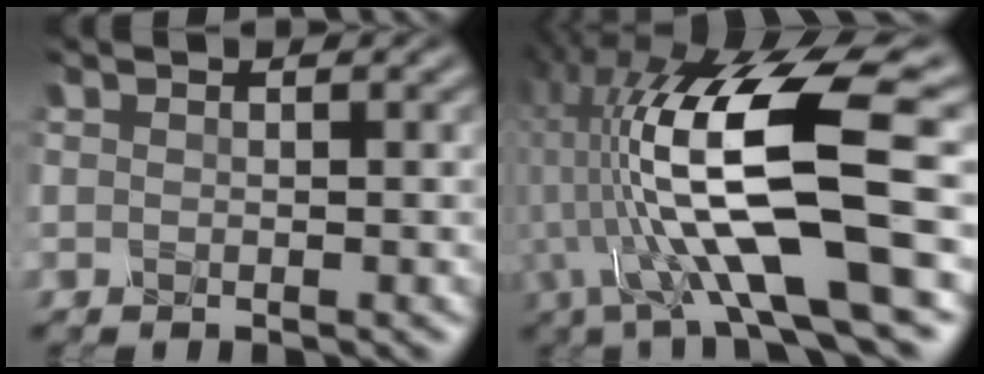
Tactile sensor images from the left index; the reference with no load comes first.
{"total": 14.3, "force": [-2.0, 3.6, 13.6], "torque": [-0.260, 0.011, -0.038]}